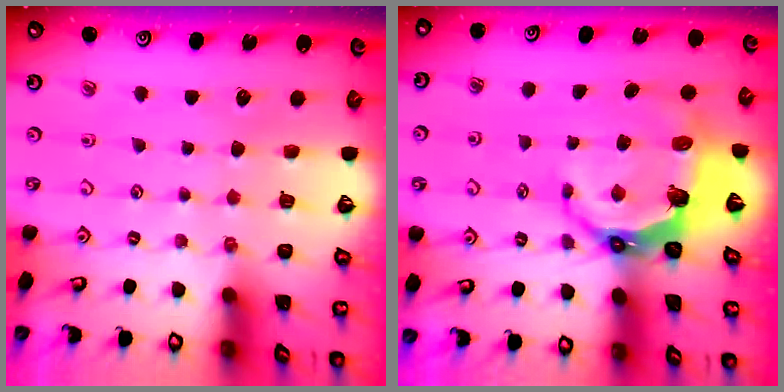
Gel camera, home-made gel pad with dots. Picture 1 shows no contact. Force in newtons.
{"total": 9.2, "press": 7.5, "slide": 5.2}